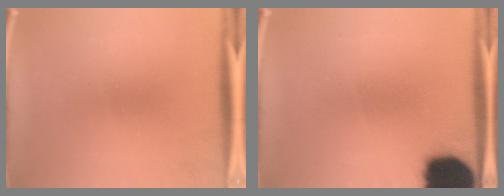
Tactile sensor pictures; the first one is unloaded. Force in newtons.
{"total": 17.5}